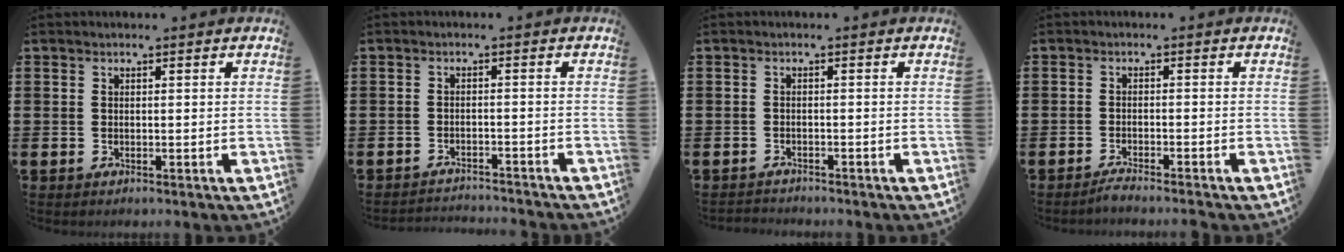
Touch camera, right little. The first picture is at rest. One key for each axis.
{"total": 2.0, "fx": -2.0, "fy": -0.1, "fz": -0.1, "tx": -0.003, "ty": 0.003, "tz": -0.043}
{"total": 1.0, "fx": -1.0, "fy": 0.0, "fz": -0.1, "tx": -0.002, "ty": 0.001, "tz": -0.020}
{"total": 1.3, "fx": -1.2, "fy": -0.2, "fz": 0.3, "tx": -0.006, "ty": 0.002, "tz": -0.022}